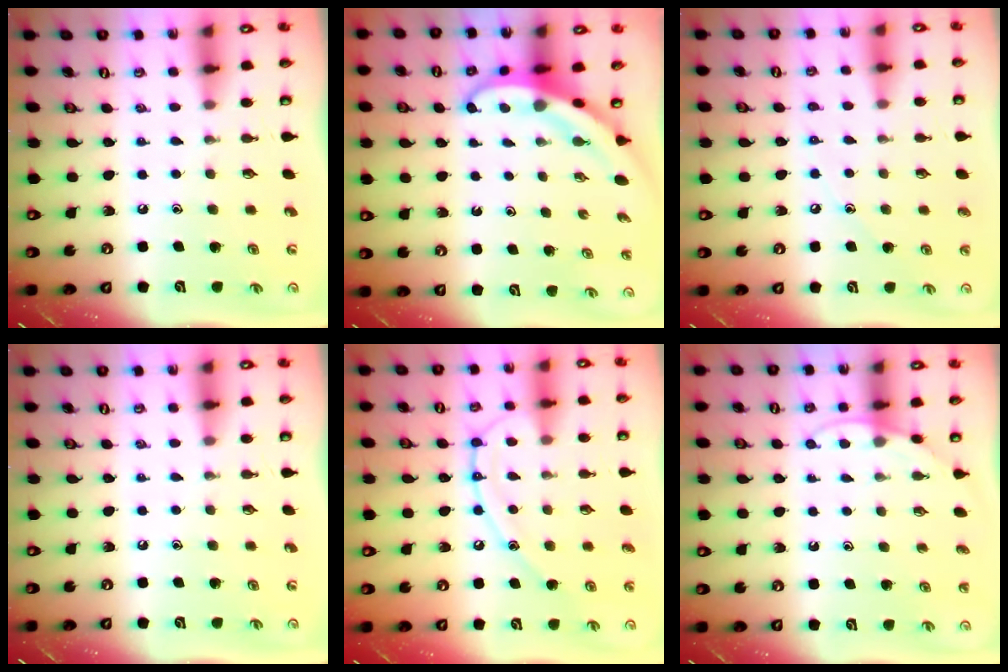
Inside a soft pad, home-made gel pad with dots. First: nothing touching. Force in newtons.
{"total": 4.7, "press": 4.7, "slide": 0.6}
{"total": 4.3, "press": 4.3, "slide": 0.5}
{"total": 0.0}
{"total": 13.2, "press": 13.1, "slide": 1.2}
{"total": 5.8, "press": 5.8, "slide": 0.4}